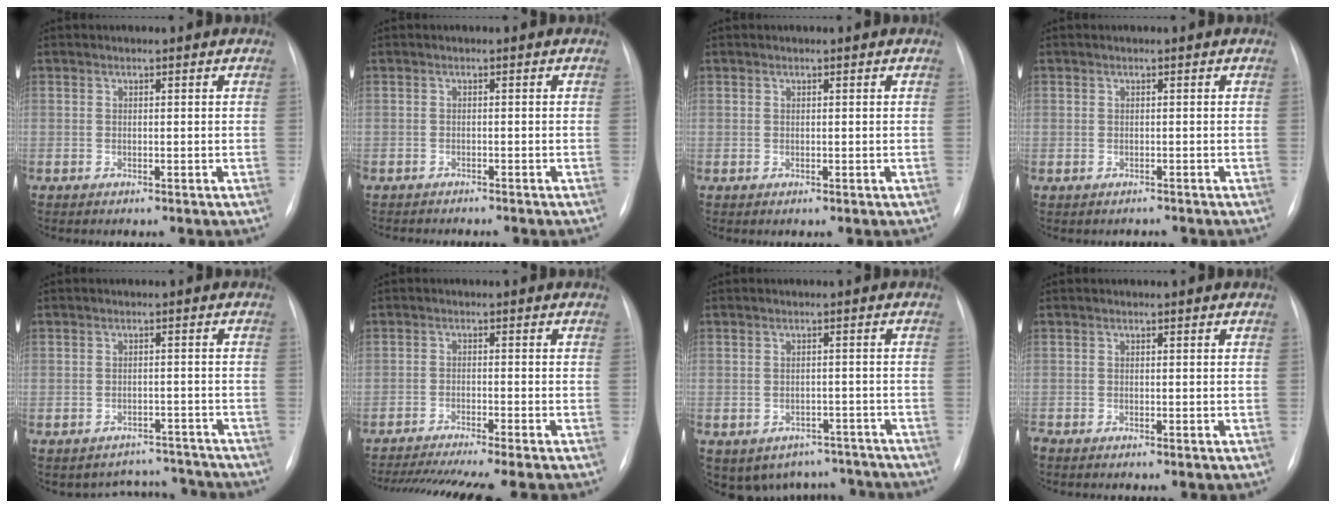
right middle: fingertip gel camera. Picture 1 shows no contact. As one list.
[{"total": 3.4, "force": [-3.1, 0.7, 1.0], "torque": [-0.013, -0.006, -0.041]}, {"total": 0.0}, {"total": 0.8, "force": [-0.6, 0.4, -0.2], "torque": [-0.009, -0.001, -0.010]}, {"total": 5.2, "force": [-4.7, 1.5, -1.6], "torque": [0.024, 0.030, -0.055]}, {"total": 12.1, "force": [-10.4, -0.9, 6.1], "torque": [-0.086, -0.022, -0.160]}, {"total": 9.3, "force": [-7.6, 5.2, 1.2], "torque": [-0.012, 0.019, -0.081]}, {"total": 1.0, "force": [-0.9, 0.1, 0.4], "torque": [-0.006, -0.002, -0.013]}]